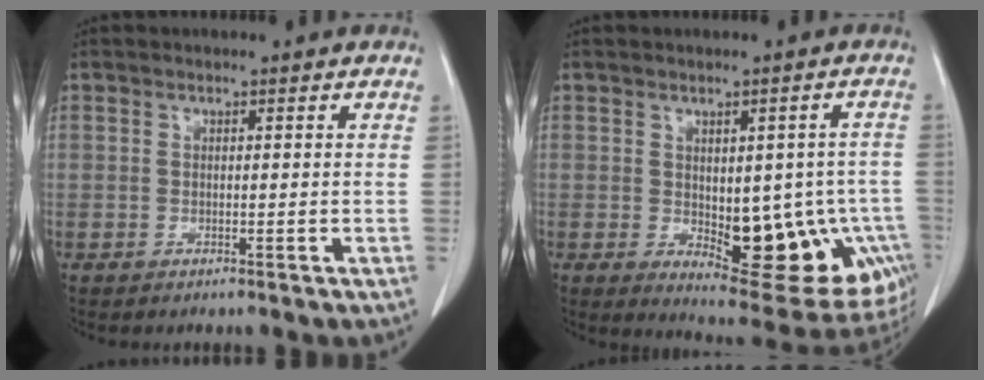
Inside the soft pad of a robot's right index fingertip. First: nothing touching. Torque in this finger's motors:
{"motor_torque": [0.95, -0.55, 0.29, 0.04]}